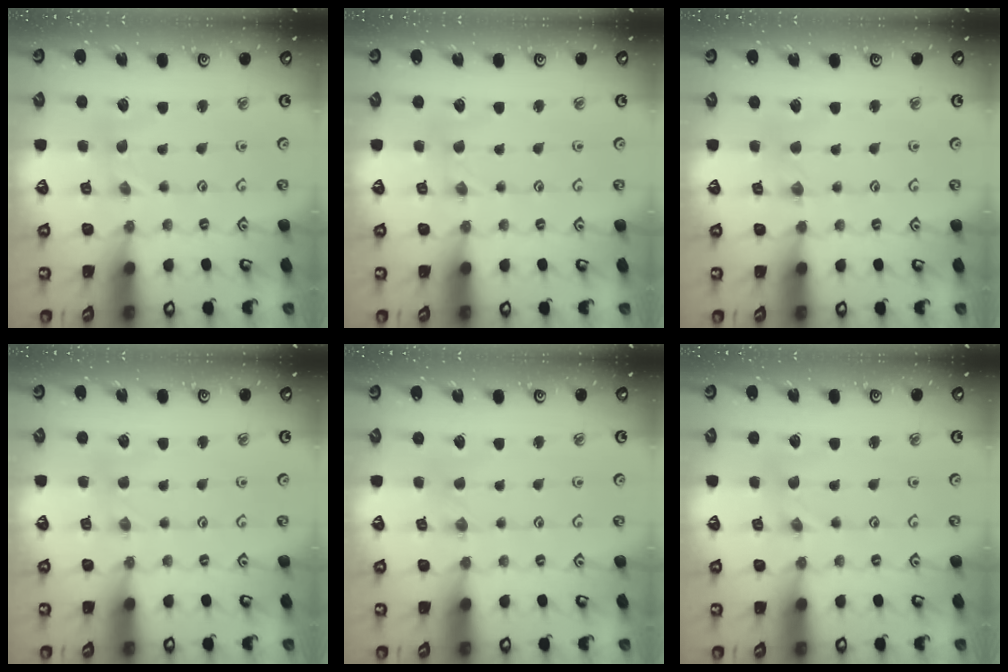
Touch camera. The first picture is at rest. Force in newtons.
{"total": 1.5, "press": 1.5, "slide": 0.2}
{"total": 1.3, "press": 1.3, "slide": 0.2}
{"total": 2.4, "press": 2.4, "slide": 0.5}
{"total": 0.0}
{"total": 0.0}